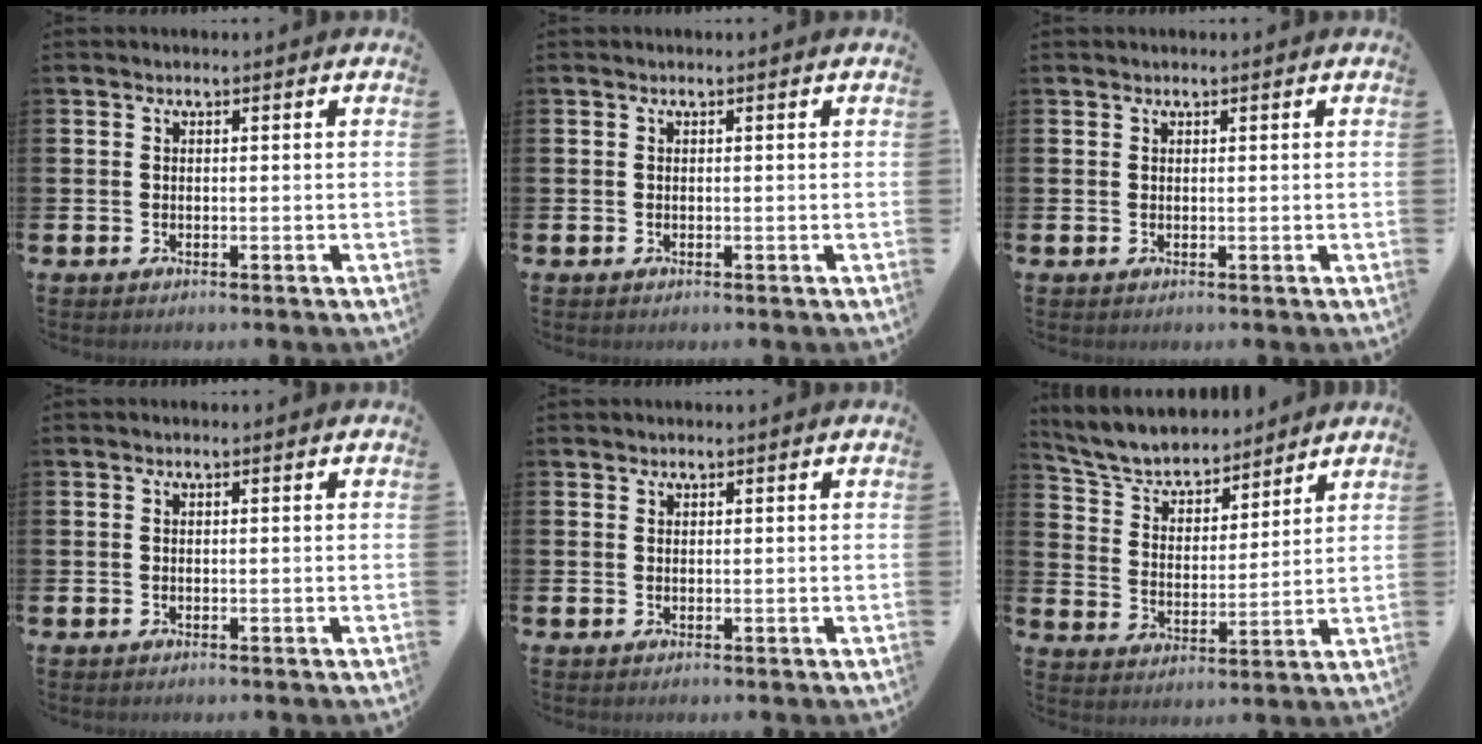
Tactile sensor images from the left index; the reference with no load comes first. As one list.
[{"total": 0.0}, {"total": 0.6, "force": [0.6, 0.2, -0.1], "torque": [0.001, 0.002, 0.010]}, {"total": 0.0}, {"total": 0.9, "force": [0.8, 0.3, -0.1], "torque": [0.010, 0.000, 0.014]}, {"total": 6.4, "force": [6.1, 1.9, 1.1], "torque": [-0.060, -0.043, 0.106]}]